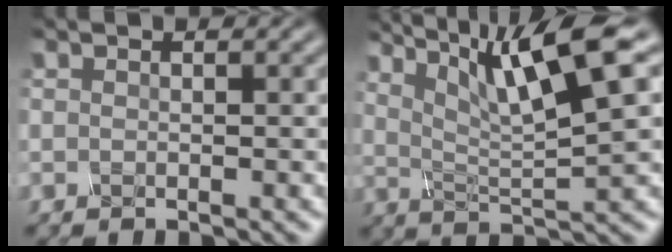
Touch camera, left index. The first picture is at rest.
{"total": 8.6, "force": [4.6, 1.0, 7.1], "torque": [-0.117, 0.015, 0.103]}